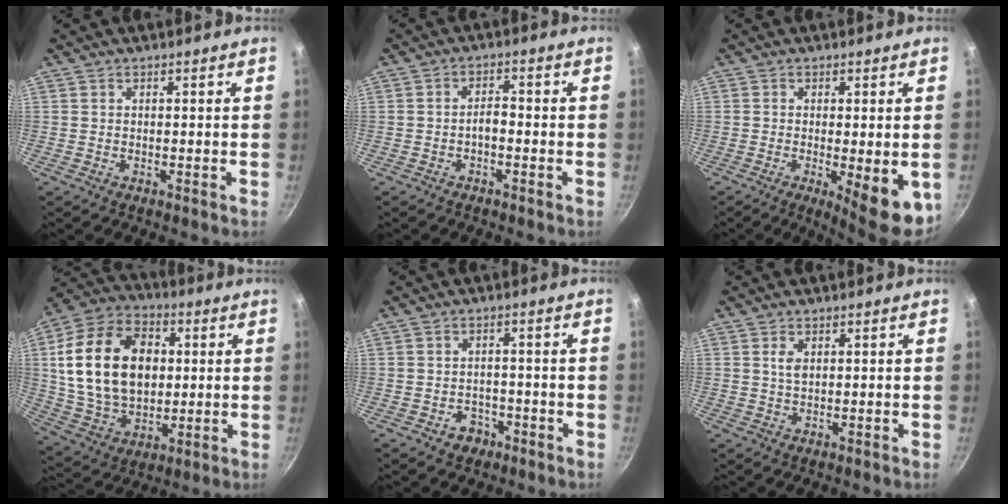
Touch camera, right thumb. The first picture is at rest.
{"total": 2.5, "force": [-1.2, 1.2, 1.9], "torque": [-0.024, 0.021, -0.022]}
{"total": 9.8, "force": [-2.4, 2.7, 9.1], "torque": [-0.111, -0.011, -0.023]}
{"total": 23.2, "force": [3.1, 16.1, 16.4], "torque": [-0.275, 0.009, 0.057]}
{"total": 3.8, "force": [-2.0, 3.0, 1.2], "torque": [0.001, 0.020, -0.022]}
{"total": 2.1, "force": [0.6, 1.2, 1.6], "torque": [-0.027, -0.002, 0.011]}